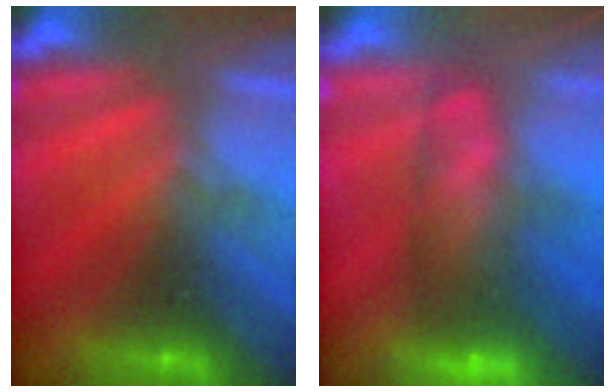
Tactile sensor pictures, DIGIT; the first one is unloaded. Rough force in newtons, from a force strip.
{"total": 7.6}